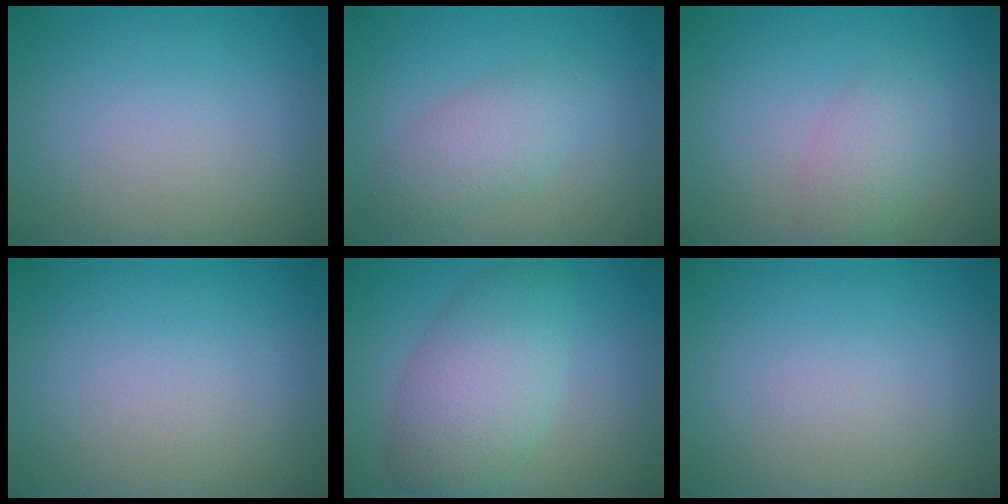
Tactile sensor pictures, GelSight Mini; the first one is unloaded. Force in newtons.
{"total": 2.9, "press": 2.9, "slide": 0.1}
{"total": 2.3, "press": 2.3, "slide": 0.1}
{"total": 0.0}
{"total": 5.9, "press": 5.9, "slide": 0.6}
{"total": 0.0}